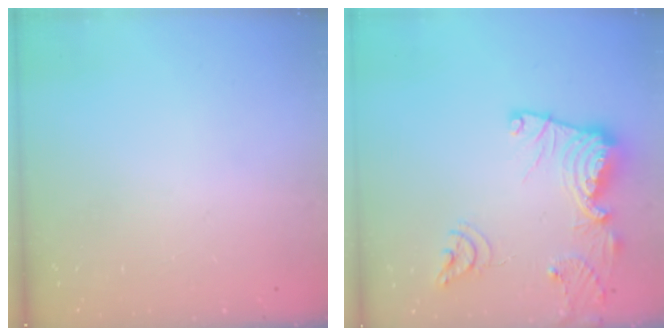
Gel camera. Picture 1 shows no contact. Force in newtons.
{"total": 16.7, "press": 16.7, "slide": 1.2}